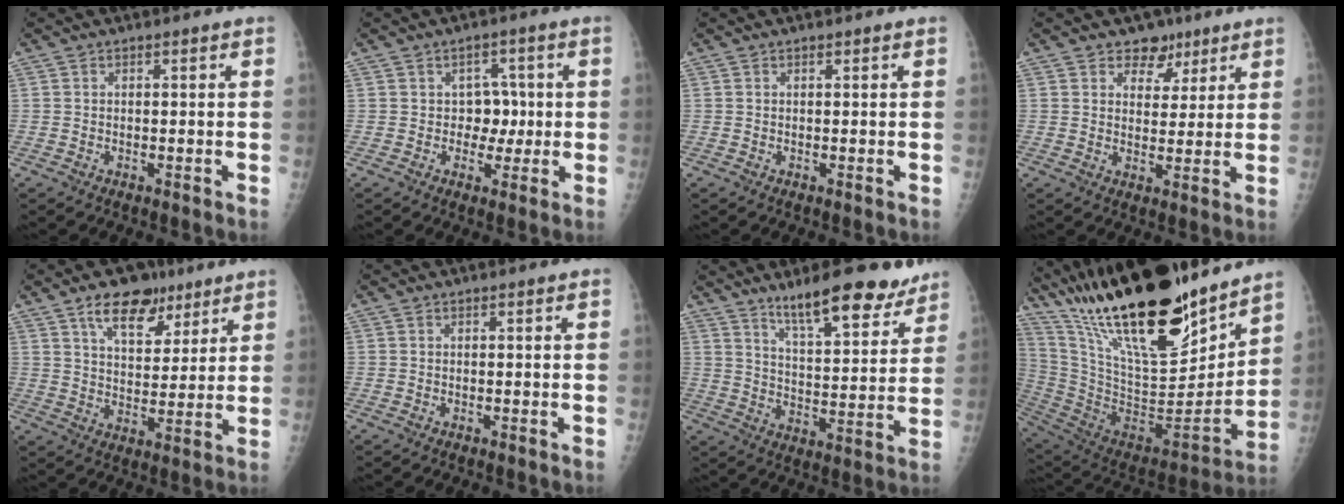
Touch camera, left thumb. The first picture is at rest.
{"total": 4.5, "force": [0.1, 3.8, 2.5], "torque": [0.006, 0.007, -0.004]}
{"total": 0.0}
{"total": 5.6, "force": [3.8, 3.9, 1.4], "torque": [0.013, -0.018, 0.056]}
{"total": 11.3, "force": [7.0, 6.3, 6.2], "torque": [-0.065, -0.034, 0.115]}
{"total": 0.0}
{"total": 15.4, "force": [11.4, 4.3, 9.4], "torque": [-0.102, -0.068, 0.178]}
{"total": 33.1, "force": [24.5, 9.6, 20.2], "torque": [-0.327, -0.092, 0.419]}